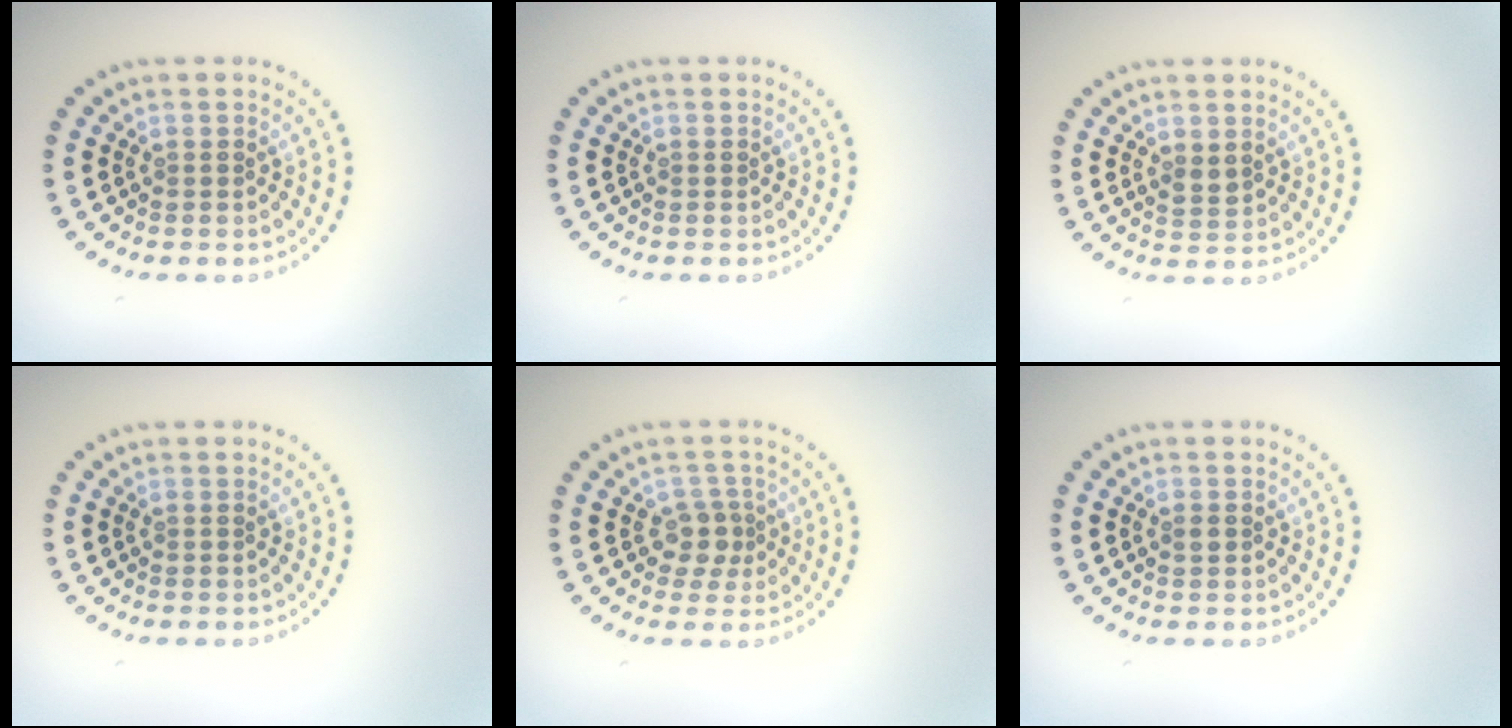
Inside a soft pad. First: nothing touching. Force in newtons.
{"total": 0.0}
{"total": 1.2, "press": 1.1, "slide": 0.3}
{"total": 0.0}
{"total": 2.2, "press": 1.8, "slide": 1.3}
{"total": 0.9, "press": 0.9, "slide": 0.0}